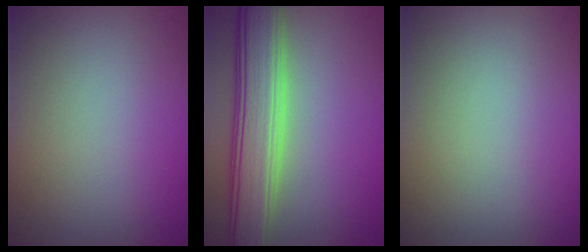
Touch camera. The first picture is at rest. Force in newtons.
{"total": 6.9, "press": 6.9, "slide": 0.5}
{"total": 0.0}